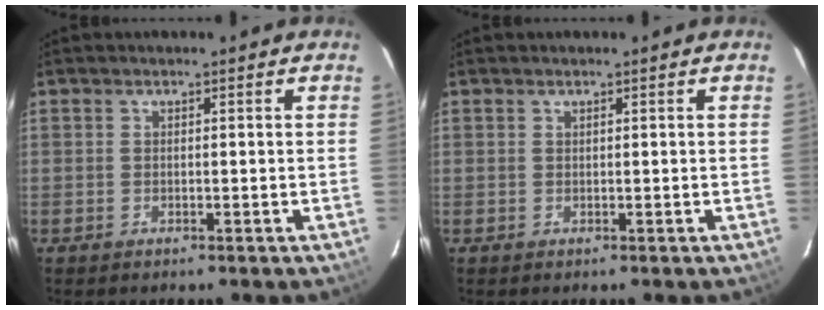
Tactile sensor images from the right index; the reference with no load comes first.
{"total": 0.0}